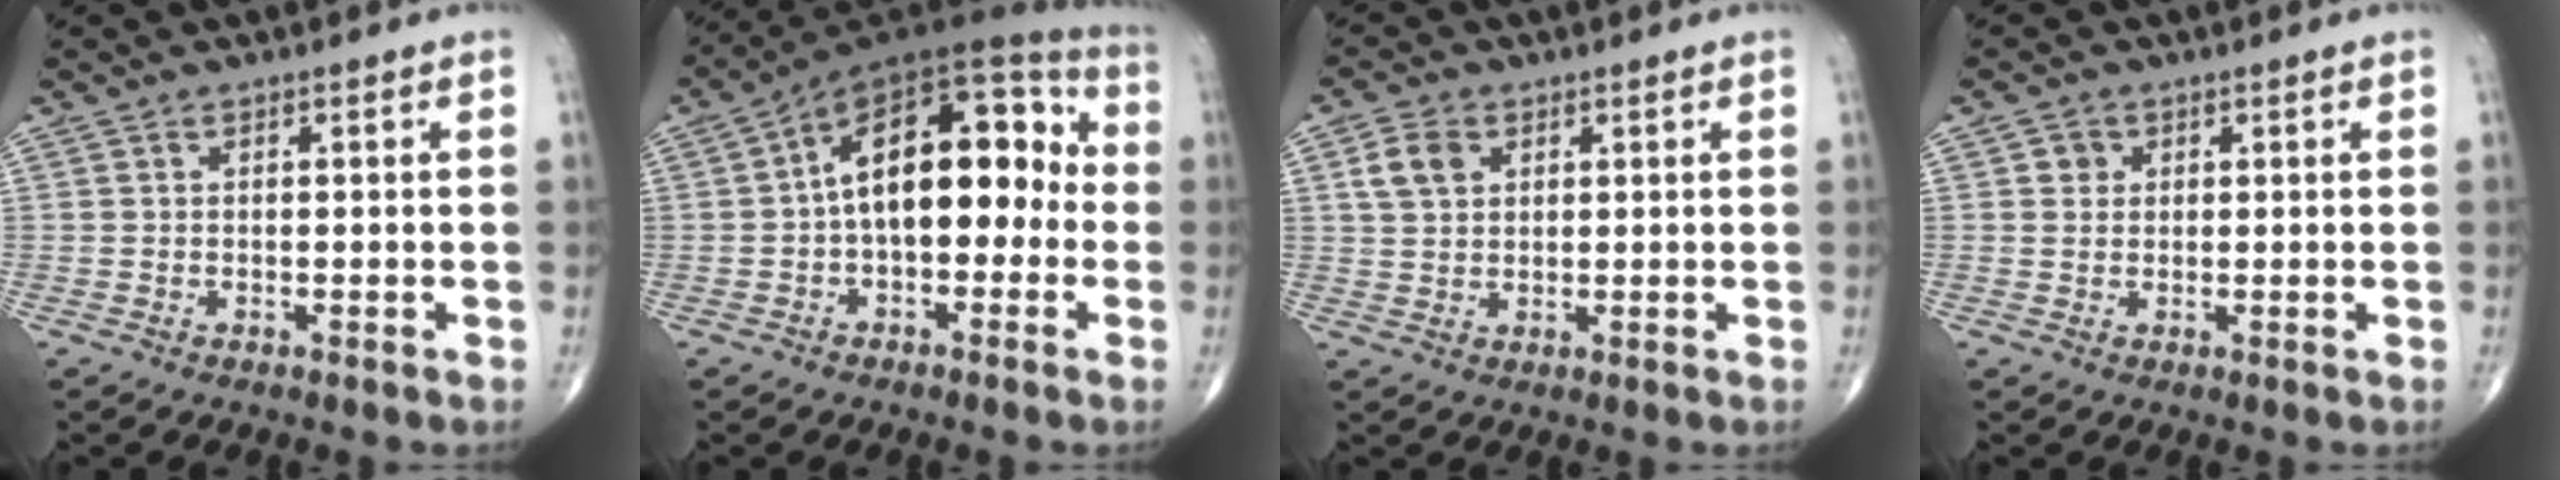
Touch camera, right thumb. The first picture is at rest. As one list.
[{"total": 17.3, "force": [0.1, 9.5, 14.4], "torque": [-0.195, 0.048, -0.011]}, {"total": 4.9, "force": [1.7, 3.6, 2.8], "torque": [-0.046, 0.001, 0.032]}, {"total": 1.7, "force": [0.5, 1.6, 0.4], "torque": [0.002, 0.000, 0.002]}]